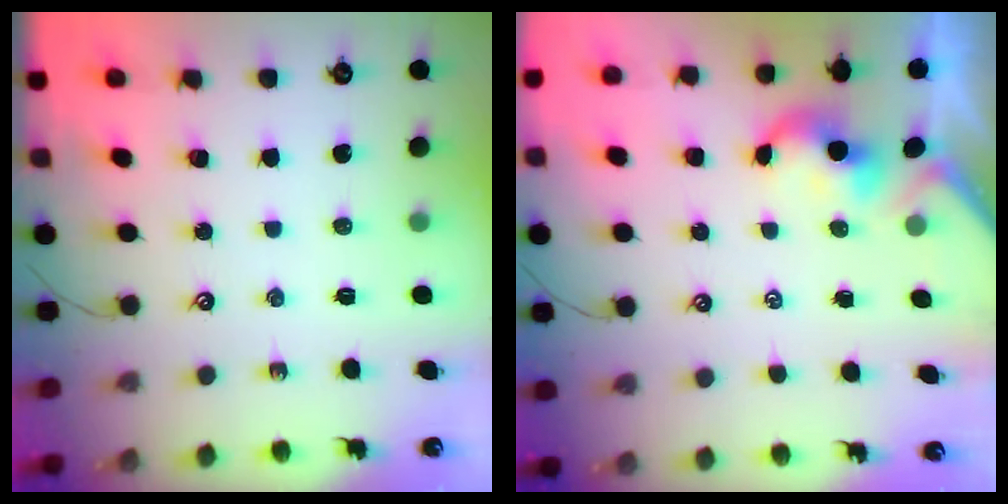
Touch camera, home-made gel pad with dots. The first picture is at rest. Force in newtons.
{"total": 0.0}